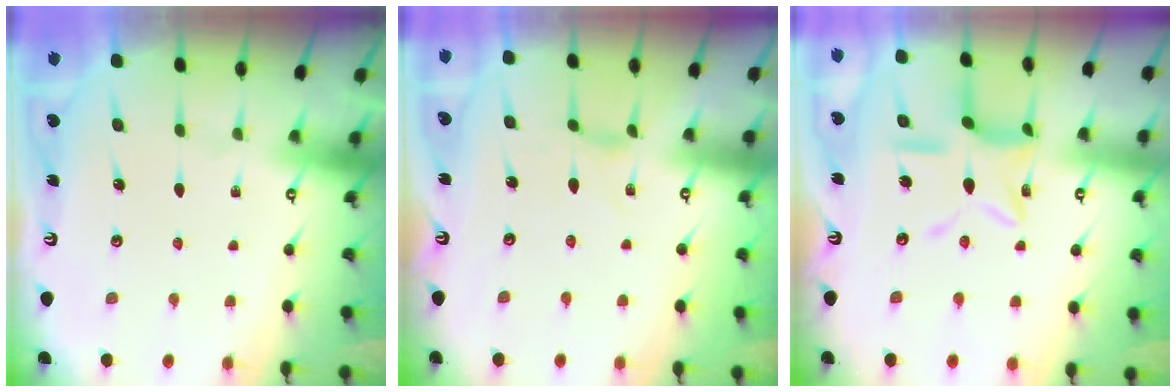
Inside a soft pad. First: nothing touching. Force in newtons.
{"total": 0.0}
{"total": 11.7, "press": 11.7, "slide": 1.0}